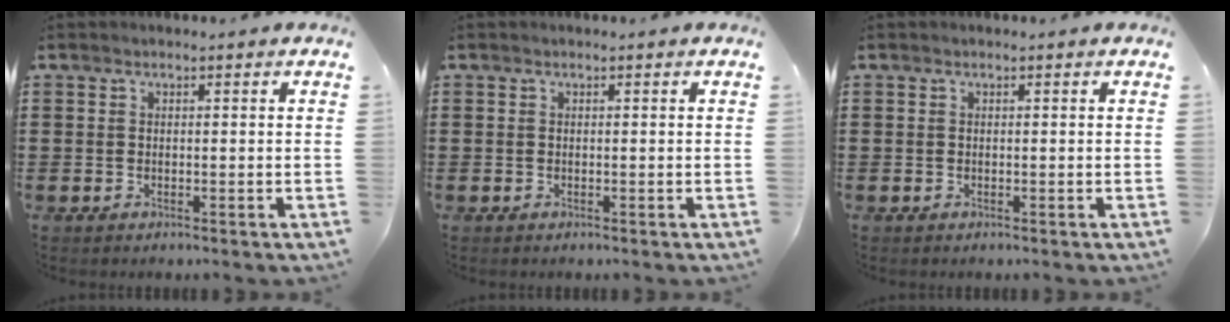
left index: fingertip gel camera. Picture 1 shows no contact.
{"total": 0.0}
{"total": 0.0}